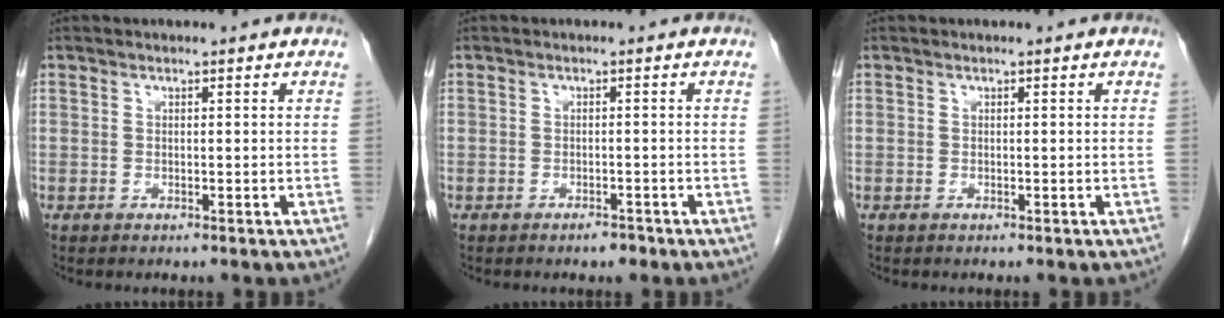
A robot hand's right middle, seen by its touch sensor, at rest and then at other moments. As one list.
[{"total": 1.4, "force": [-1.1, 0.5, 0.7], "torque": [-0.010, 0.001, -0.013]}, {"total": 0.0}]